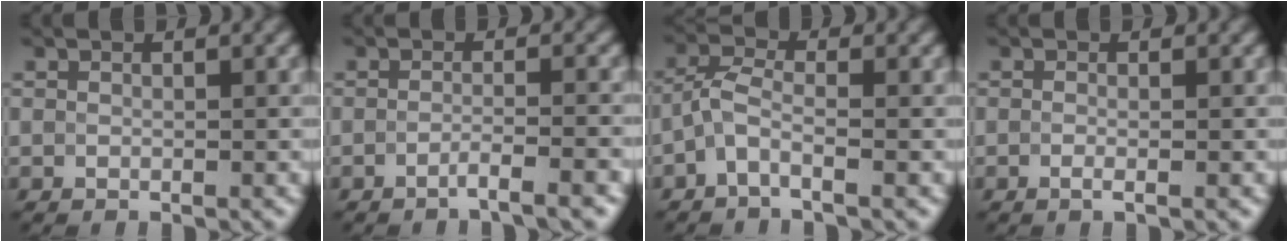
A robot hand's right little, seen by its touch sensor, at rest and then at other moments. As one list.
[{"total": 3.0, "force": [-1.8, 0.5, 2.3], "torque": [-0.021, 0.006, -0.045]}, {"total": 2.6, "force": [-1.3, 0.7, 2.2], "torque": [-0.055, 0.005, -0.038]}, {"total": 1.1, "force": [-0.3, 0.4, 1.0], "torque": [-0.013, -0.008, -0.008]}]